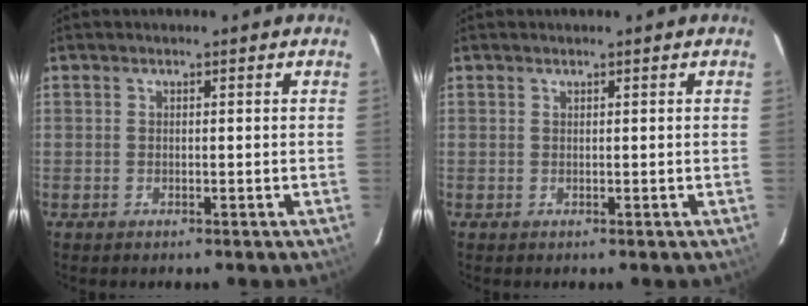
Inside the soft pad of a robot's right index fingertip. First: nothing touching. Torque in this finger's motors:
{"motor_torque": [0.18, 0.16, 0.11, 0.01]}